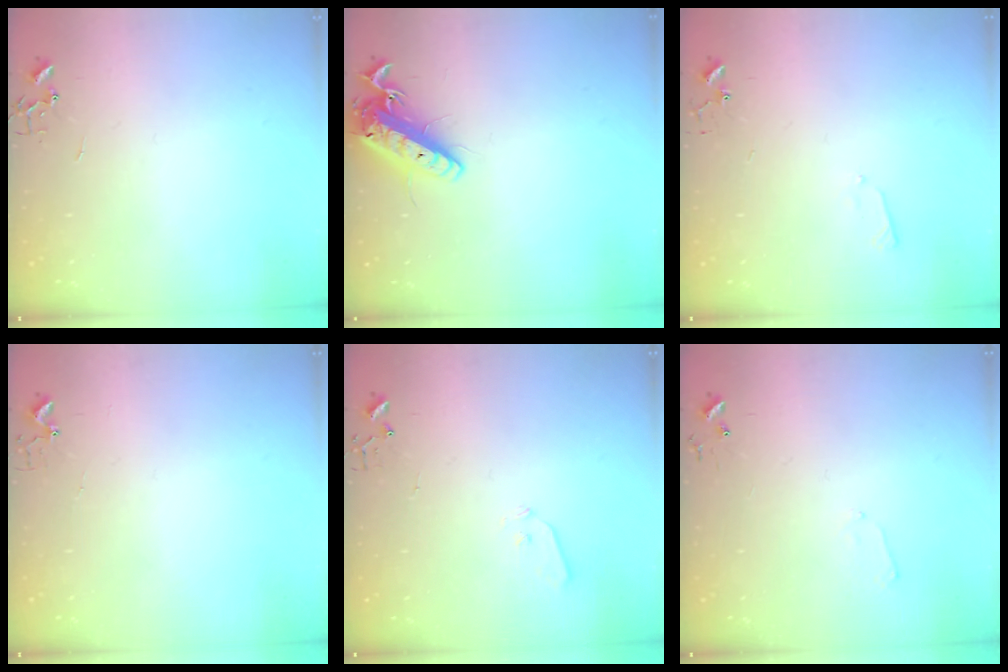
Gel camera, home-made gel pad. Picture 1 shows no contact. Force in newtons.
{"total": 14.0, "press": 13.8, "slide": 2.7}
{"total": 4.1, "press": 4.0, "slide": 0.6}
{"total": 4.2, "press": 4.2, "slide": 0.4}
{"total": 4.4, "press": 4.4, "slide": 0.7}
{"total": 5.1, "press": 5.0, "slide": 0.6}